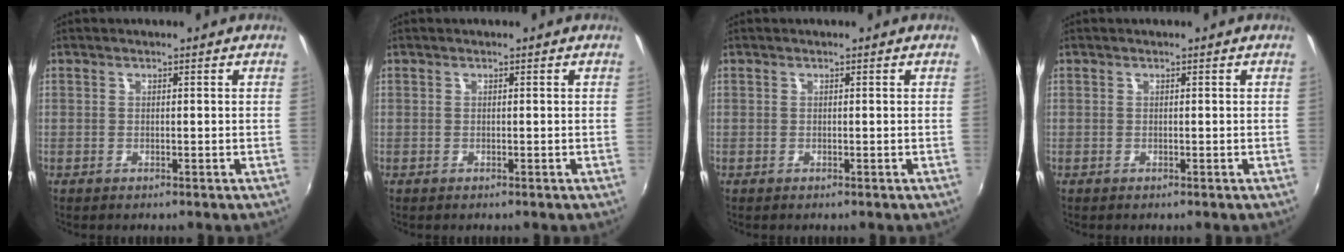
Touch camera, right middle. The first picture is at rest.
{"total": 0.0}
{"total": 0.0}
{"total": 0.0}